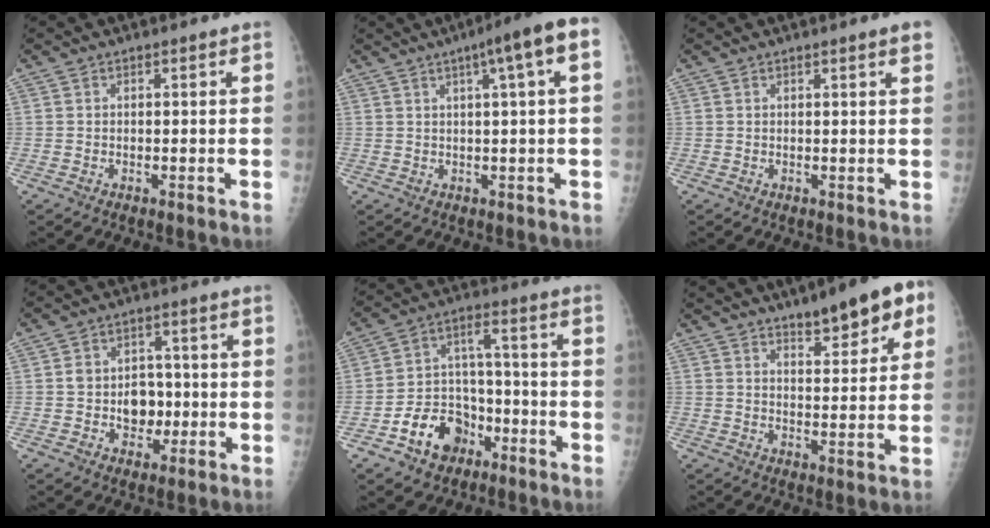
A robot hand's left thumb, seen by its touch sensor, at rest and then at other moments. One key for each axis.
{"total": 8.2, "fx": 2.7, "fy": 0.4, "fz": 7.7, "tx": -0.113, "ty": 0.020, "tz": 0.033}
{"total": 1.8, "fx": 1.0, "fy": -0.1, "fz": 1.4, "tx": -0.019, "ty": -0.002, "tz": 0.012}
{"total": 7.2, "fx": -1.3, "fy": 5.7, "fz": 4.2, "tx": -0.025, "ty": 0.016, "tz": -0.021}
{"total": 11.7, "fx": -6.2, "fy": 8.4, "fz": 5.2, "tx": -0.057, "ty": 0.060, "tz": -0.101}
{"total": 11.8, "fx": 7.1, "fy": 3.7, "fz": 8.6, "tx": -0.085, "ty": -0.023, "tz": 0.097}